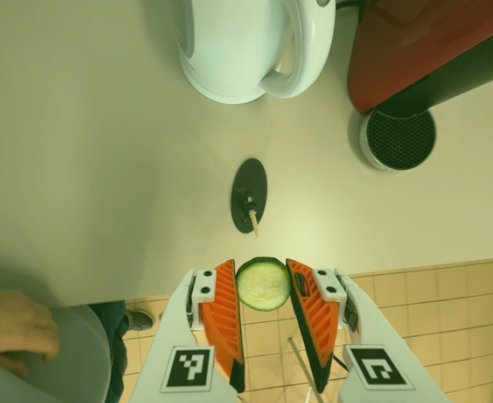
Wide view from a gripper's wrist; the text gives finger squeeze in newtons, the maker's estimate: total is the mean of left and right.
{"total": 8.3, "left": 8.2, "right": 8.4}